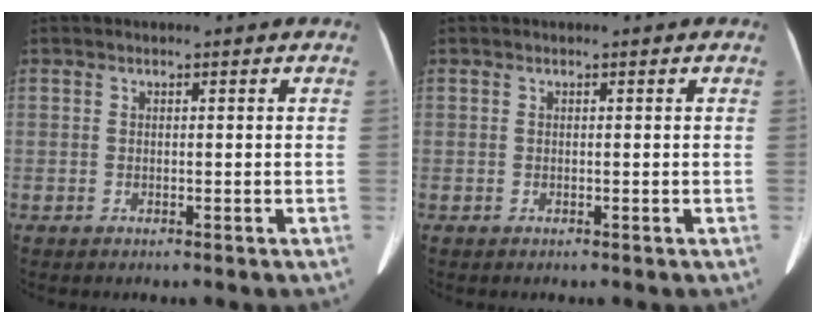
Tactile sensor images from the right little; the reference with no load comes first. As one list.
[{"total": 0.0}]